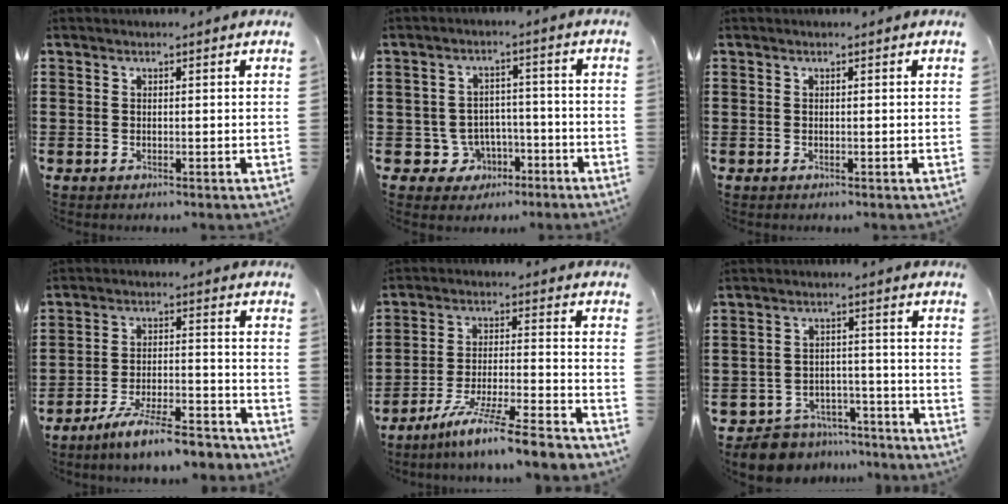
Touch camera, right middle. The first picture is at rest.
{"total": 4.6, "force": [-2.5, 3.7, 1.2], "torque": [-0.034, 0.010, -0.048]}
{"total": 0.0}
{"total": 8.1, "force": [-7.1, 0.3, 3.9], "torque": [-0.076, -0.001, -0.134]}
{"total": 9.4, "force": [-8.1, -0.5, 4.8], "torque": [-0.087, -0.001, -0.155]}
{"total": 5.8, "force": [-5.6, 1.3, 0.4], "torque": [-0.018, 0.011, -0.115]}